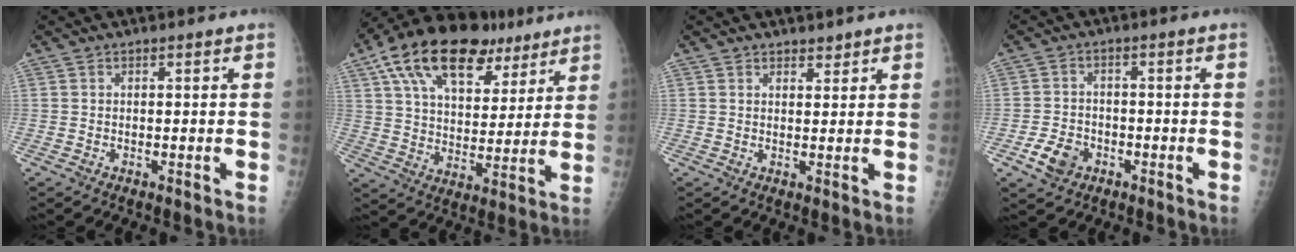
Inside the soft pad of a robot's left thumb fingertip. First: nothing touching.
{"total": 22.7, "force": [12.8, 12.3, 14.1], "torque": [-0.214, -0.006, 0.215]}
{"total": 1.9, "force": [1.5, 1.0, 0.3], "torque": [0.011, -0.010, 0.020]}
{"total": 5.5, "force": [-2.6, 4.2, 2.6], "torque": [-0.039, 0.014, -0.043]}